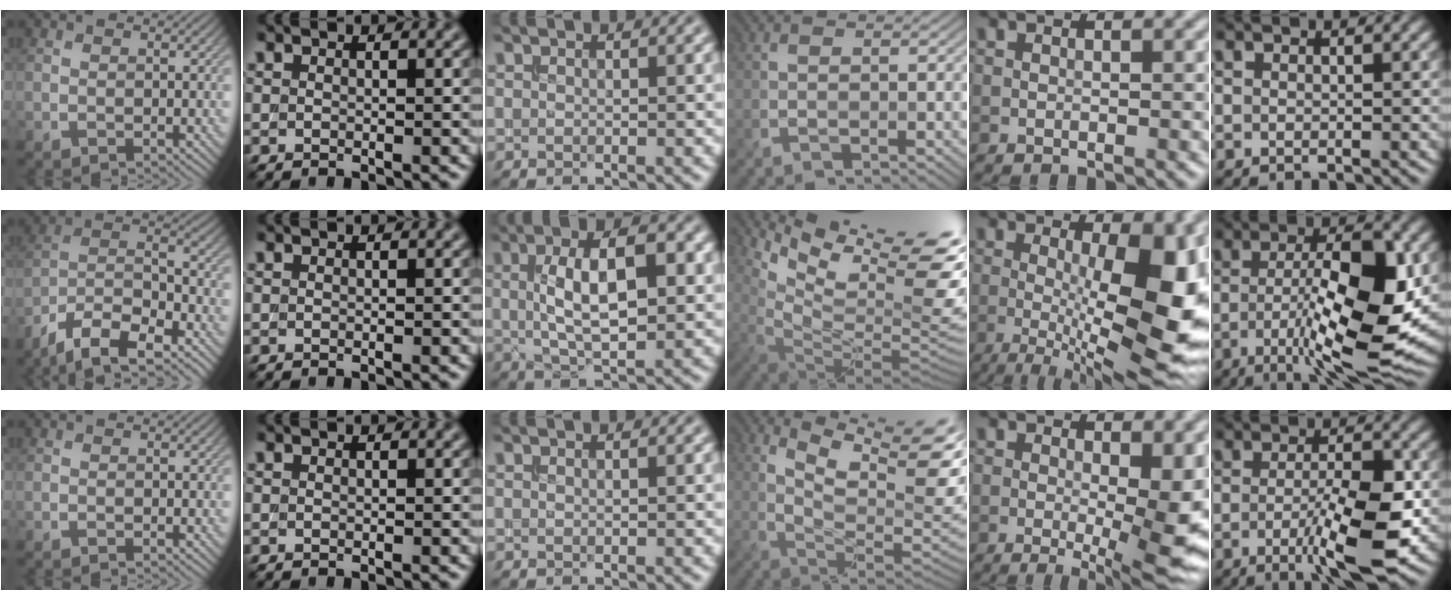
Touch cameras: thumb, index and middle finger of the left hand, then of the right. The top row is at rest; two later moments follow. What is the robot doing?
{"motion": "extract", "object": "backpack"}